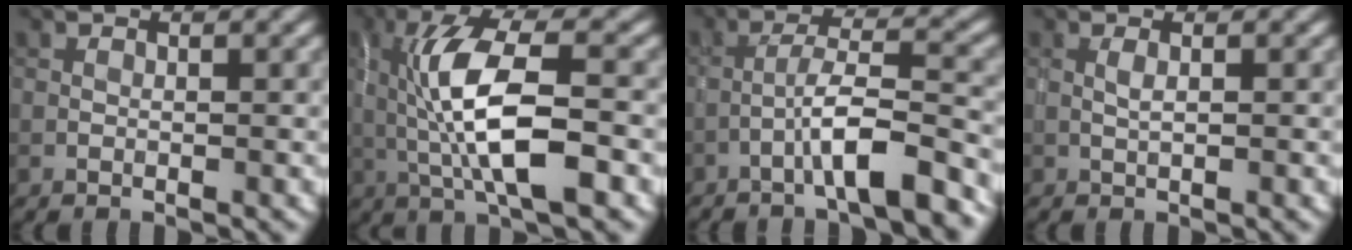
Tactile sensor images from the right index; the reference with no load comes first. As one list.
[{"total": 9.0, "force": [-0.3, 2.7, 8.5], "torque": [-0.159, 0.005, -0.005]}, {"total": 5.7, "force": [-3.4, 0.5, 4.6], "torque": [-0.076, 0.020, -0.060]}, {"total": 0.8, "force": [0.2, 0.1, 0.8], "torque": [-0.017, 0.002, 0.004]}]